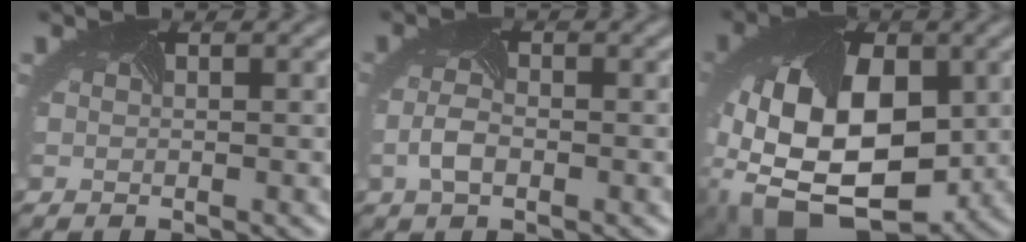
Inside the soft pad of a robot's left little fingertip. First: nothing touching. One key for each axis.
{"total": 2.0, "fx": -0.8, "fy": 1.1, "fz": 1.5, "tx": -0.047, "ty": -0.001, "tz": -0.015}
{"total": 14.6, "fx": -1.1, "fy": 9.7, "fz": 10.8, "tx": -0.232, "ty": -0.034, "tz": -0.005}